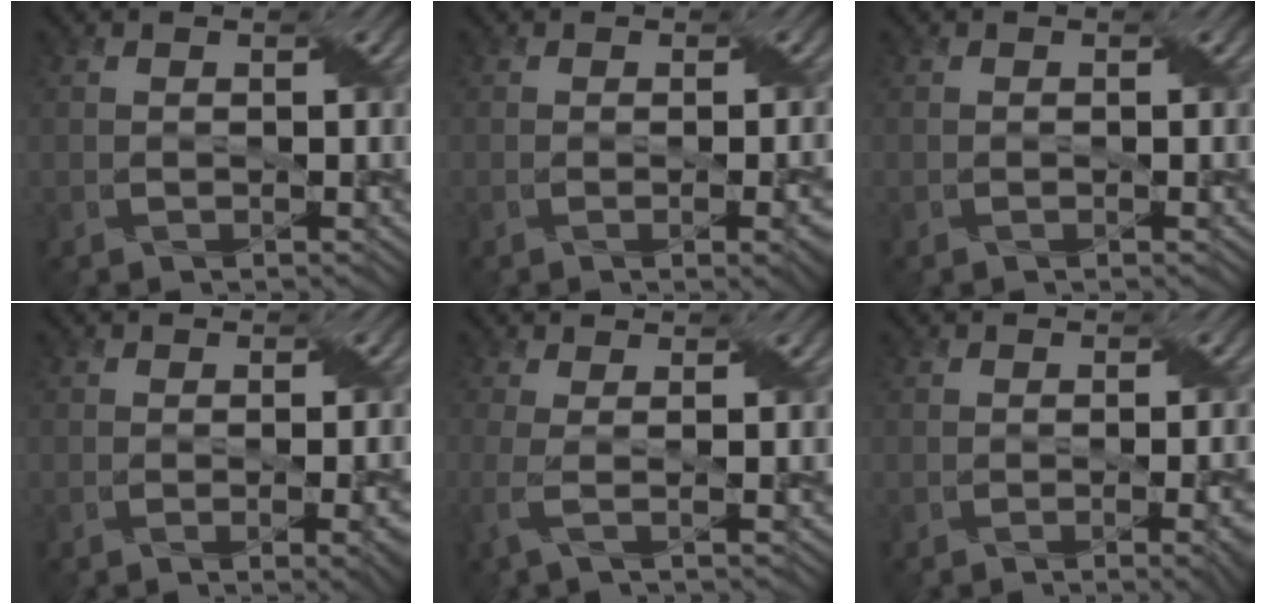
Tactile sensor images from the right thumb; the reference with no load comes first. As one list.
[{"total": 4.0, "force": [-0.9, 1.3, 3.7], "torque": [-0.042, -0.003, -0.008]}, {"total": 0.0}, {"total": 4.4, "force": [-1.2, 1.4, 4.0], "torque": [-0.046, -0.005, -0.010]}, {"total": 2.7, "force": [-0.2, 0.7, 2.6], "torque": [-0.050, -0.001, -0.012]}, {"total": 3.6, "force": [-1.1, 1.1, 3.3], "torque": [-0.033, -0.003, -0.011]}]